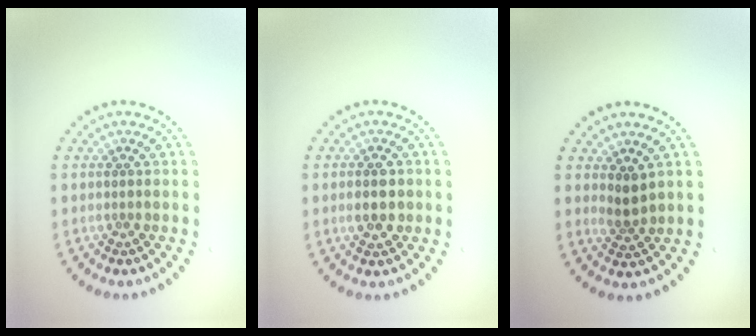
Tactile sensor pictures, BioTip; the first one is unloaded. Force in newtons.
{"total": 3.0, "press": 3.0, "slide": 0.1}
{"total": 1.7, "press": 1.3, "slide": 1.0}